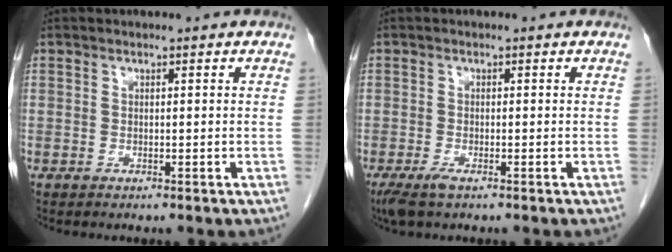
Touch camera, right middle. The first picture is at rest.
{"total": 2.6, "force": [-1.7, 0.6, 1.9], "torque": [-0.043, -0.008, -0.032]}